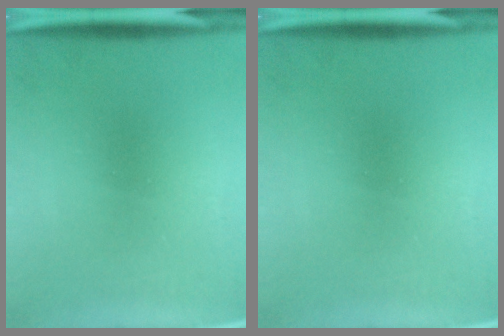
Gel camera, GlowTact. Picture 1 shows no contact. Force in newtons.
{"total": 0.0}